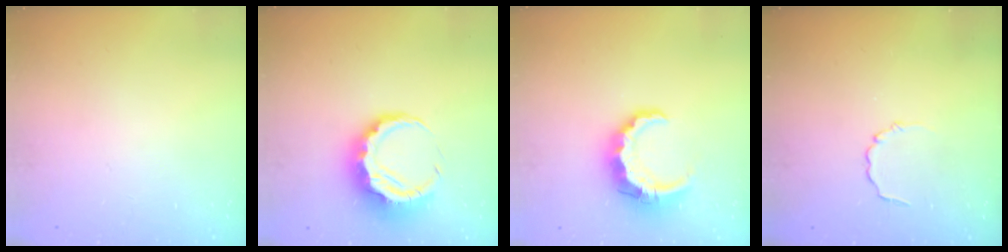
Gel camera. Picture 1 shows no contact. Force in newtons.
{"total": 9.7, "press": 9.5, "slide": 1.8}
{"total": 9.9, "press": 9.7, "slide": 1.7}
{"total": 2.3, "press": 2.1, "slide": 0.9}